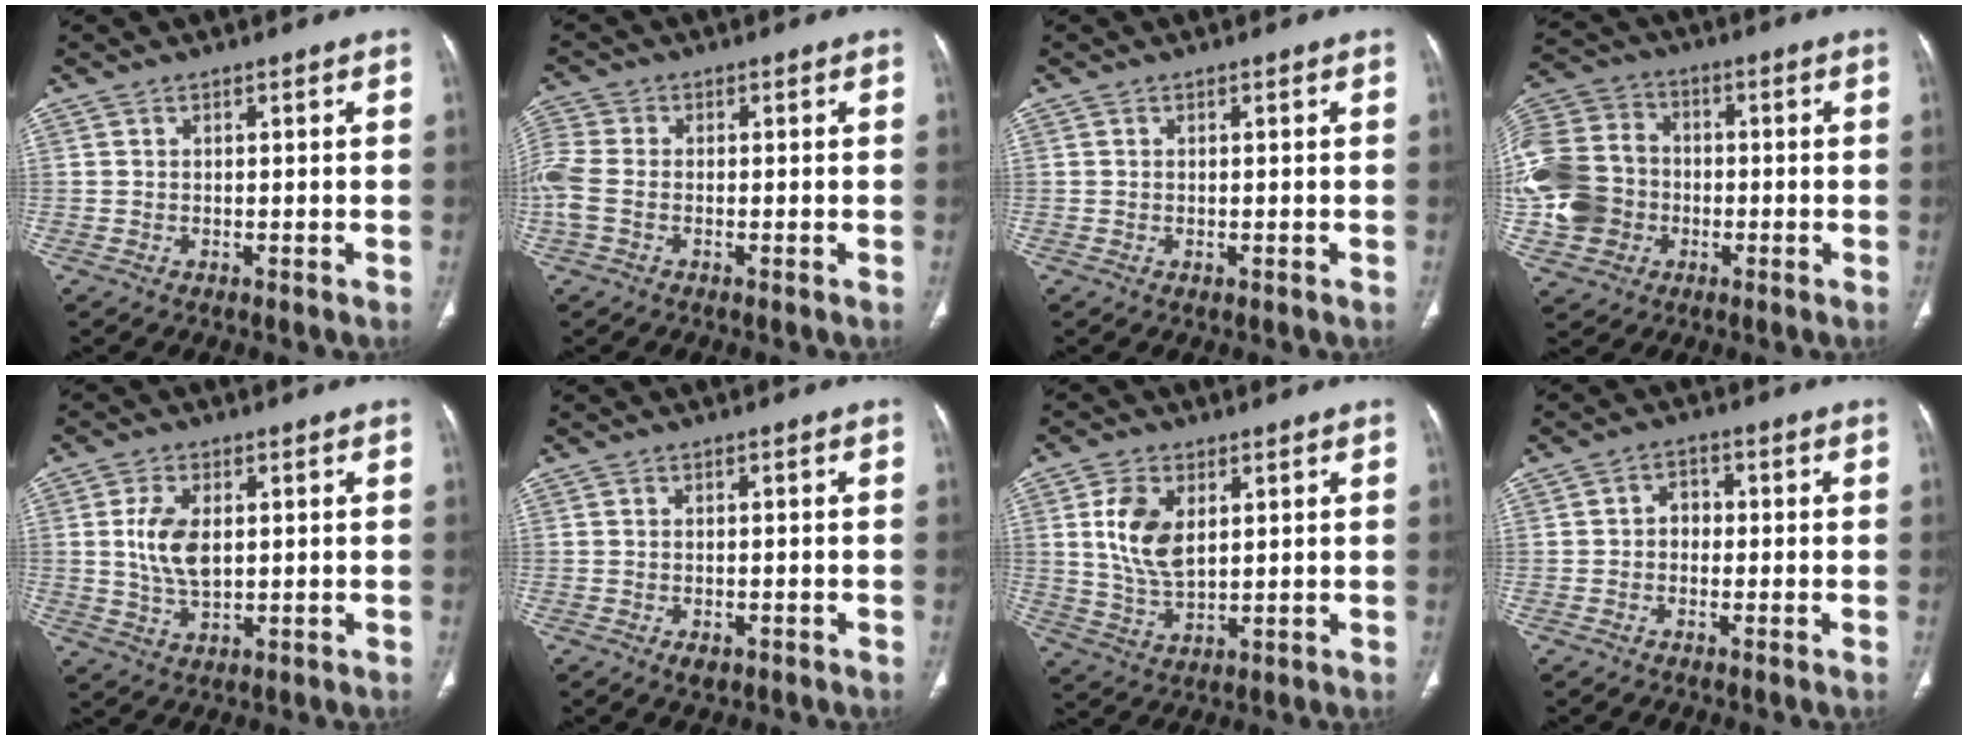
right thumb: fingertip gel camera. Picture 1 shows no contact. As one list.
[{"total": 5.9, "force": [-1.2, 3.8, 4.3], "torque": [-0.127, 0.009, -0.031]}, {"total": 0.0}, {"total": 17.2, "force": [-3.2, 14.5, 8.6], "torque": [-0.180, 0.024, -0.061]}, {"total": 7.6, "force": [1.1, 4.3, 6.2], "torque": [-0.121, -0.008, 0.025]}, {"total": 2.0, "force": [-0.9, 1.2, 1.3], "torque": [-0.016, 0.002, -0.008]}, {"total": 9.3, "force": [2.6, 5.3, 7.1], "torque": [-0.131, -0.015, 0.056]}, {"total": 3.1, "force": [-0.3, 2.5, 1.7], "torque": [-0.009, 0.014, -0.014]}]